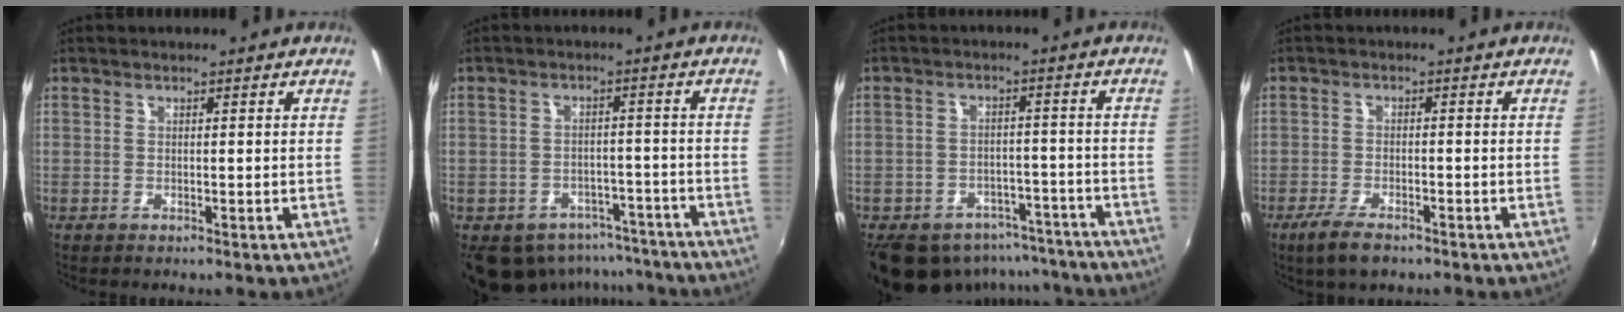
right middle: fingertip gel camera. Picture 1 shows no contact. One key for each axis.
{"total": 14.0, "fx": -10.0, "fy": 8.4, "fz": 4.9, "tx": -0.110, "ty": 0.013, "tz": -0.111}
{"total": 16.8, "fx": -12.7, "fy": 9.1, "fz": 6.1, "tx": -0.137, "ty": 0.018, "tz": -0.151}
{"total": 5.5, "fx": -3.9, "fy": 1.8, "fz": 3.4, "tx": -0.088, "ty": -0.013, "tz": -0.072}